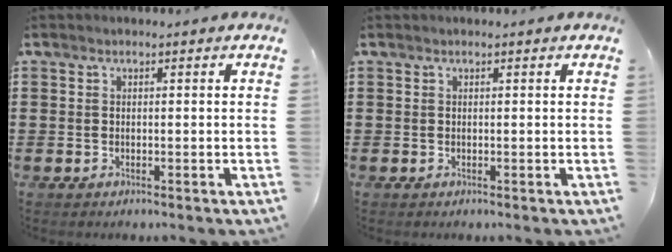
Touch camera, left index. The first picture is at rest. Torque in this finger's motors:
{"motor_torque": [0.01, -0.03, -0.01, 0.00]}